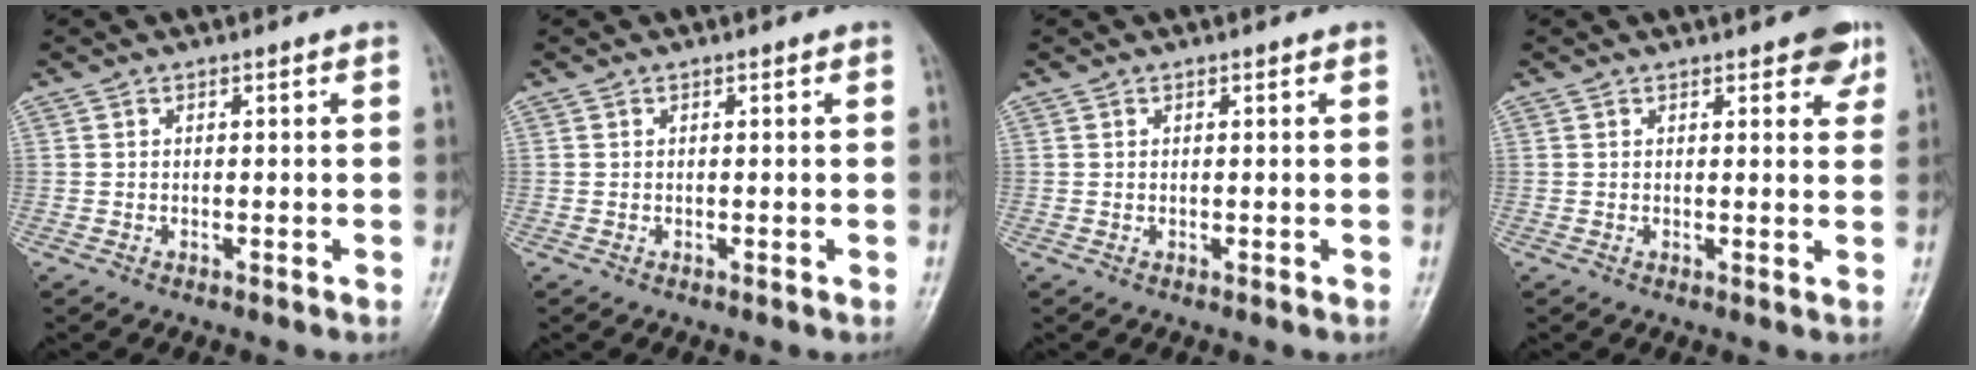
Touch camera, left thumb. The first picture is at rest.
{"total": 0.0}
{"total": 0.0}
{"total": 4.3, "force": [2.6, 1.9, 2.8], "torque": [-0.012, -0.009, 0.026]}